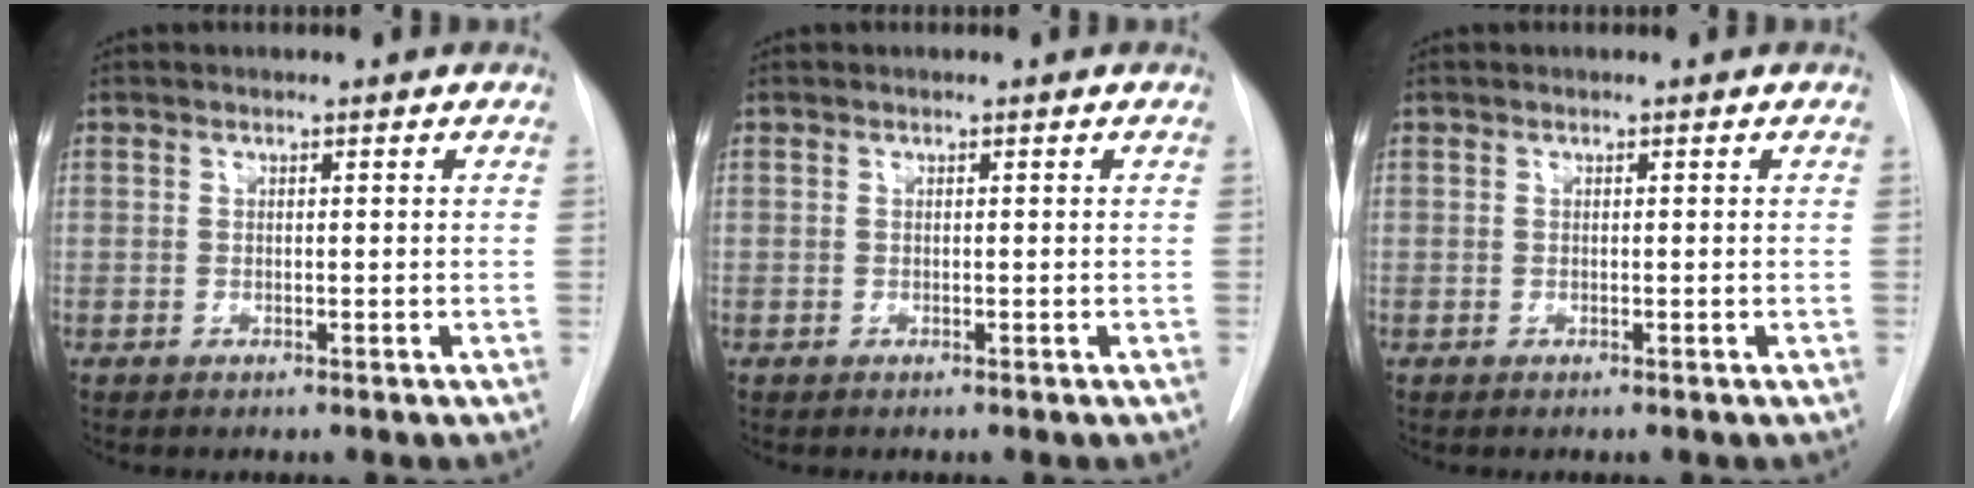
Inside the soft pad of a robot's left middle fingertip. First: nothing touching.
{"total": 0.0}
{"total": 0.0}